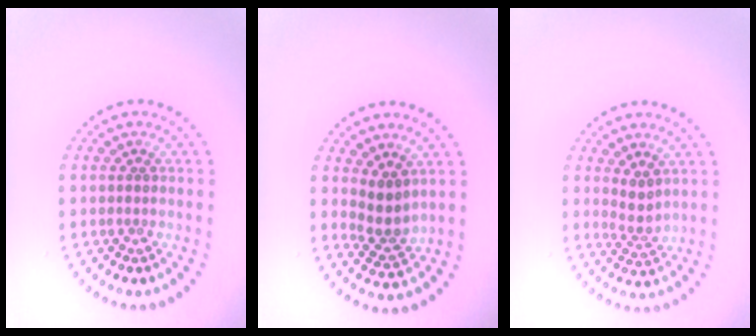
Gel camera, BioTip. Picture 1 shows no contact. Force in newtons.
{"total": 2.5, "press": 2.0, "slide": 1.5}
{"total": 1.9, "press": 1.3, "slide": 1.3}